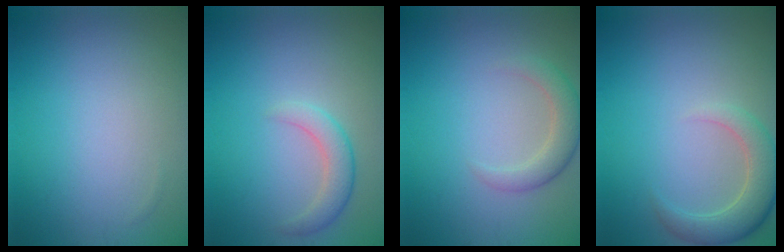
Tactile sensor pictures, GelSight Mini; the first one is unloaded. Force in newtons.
{"total": 2.5, "press": 2.5, "slide": 0.2}
{"total": 2.7, "press": 2.7, "slide": 0.2}
{"total": 3.9, "press": 3.9, "slide": 0.5}